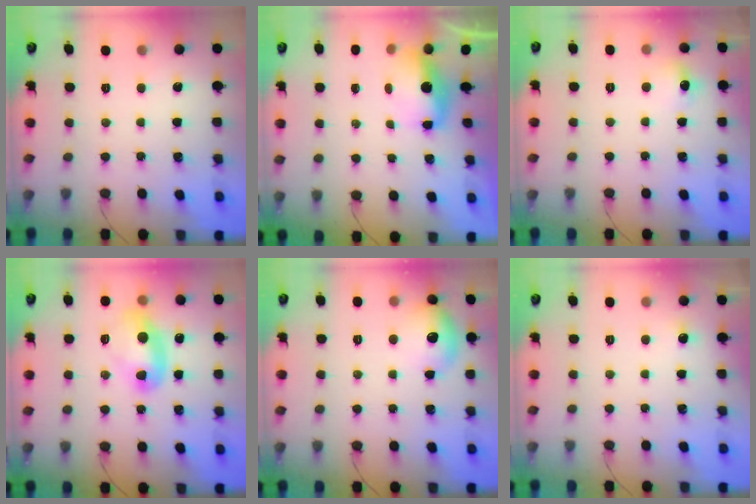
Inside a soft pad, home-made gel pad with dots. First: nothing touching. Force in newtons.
{"total": 5.7, "press": 5.7, "slide": 0.4}
{"total": 6.3, "press": 6.1, "slide": 1.9}
{"total": 14.4, "press": 10.9, "slide": 9.5}
{"total": 10.8, "press": 10.0, "slide": 4.0}
{"total": 11.7, "press": 3.4, "slide": 11.3}